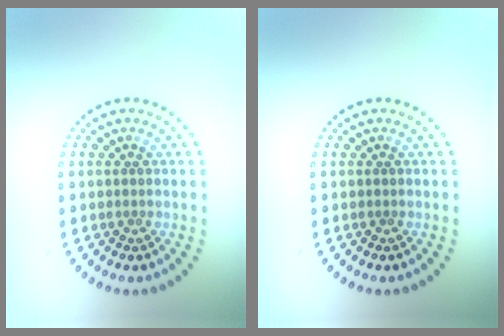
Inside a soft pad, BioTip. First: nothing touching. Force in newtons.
{"total": 0.0}